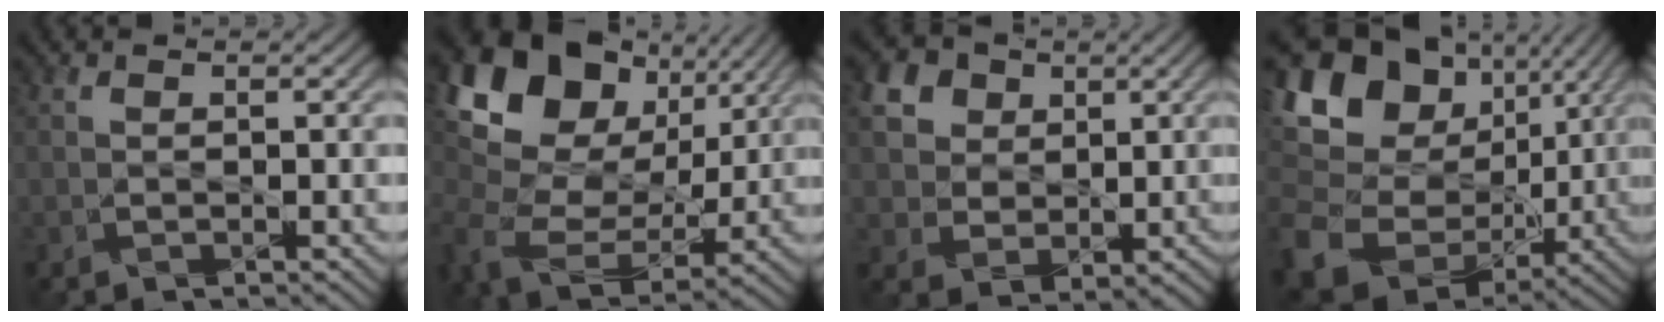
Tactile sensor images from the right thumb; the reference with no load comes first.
{"total": 17.4, "force": [6.9, 12.7, 9.8], "torque": [-0.247, 0.037, 0.133]}
{"total": 9.9, "force": [3.5, 8.1, 4.5], "torque": [-0.149, 0.011, 0.077]}
{"total": 19.9, "force": [1.0, 16.7, 10.9], "torque": [-0.262, -0.035, 0.040]}